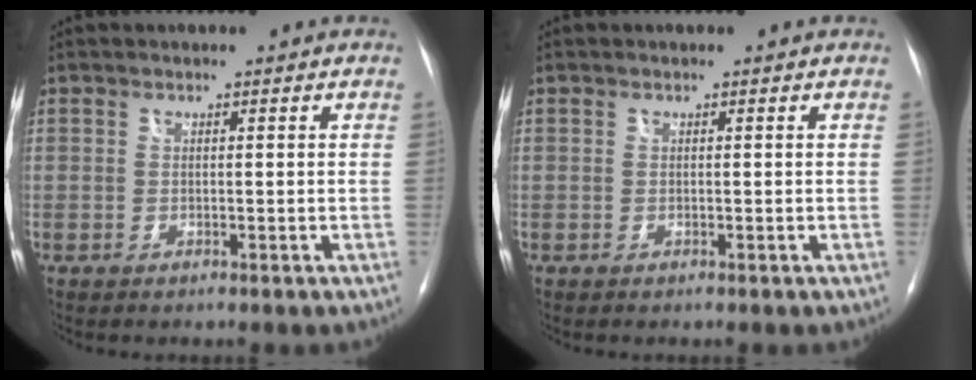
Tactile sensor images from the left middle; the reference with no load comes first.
{"total": 0.0}